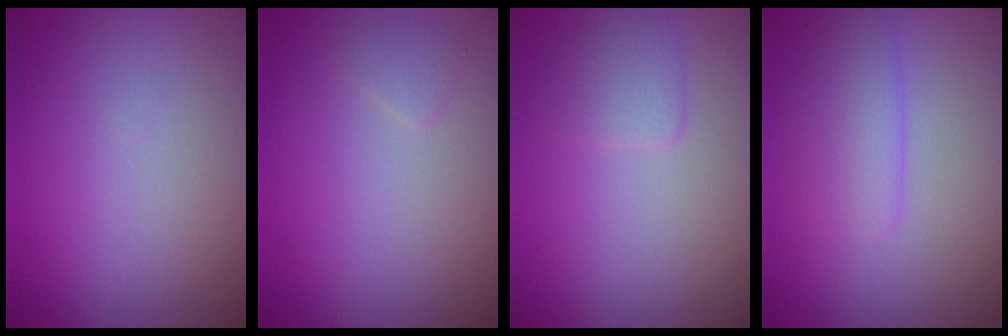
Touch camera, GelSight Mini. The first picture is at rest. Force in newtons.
{"total": 0.8, "press": 0.8, "slide": 0.1}
{"total": 1.4, "press": 1.4, "slide": 0.1}
{"total": 2.4, "press": 2.4, "slide": 0.1}